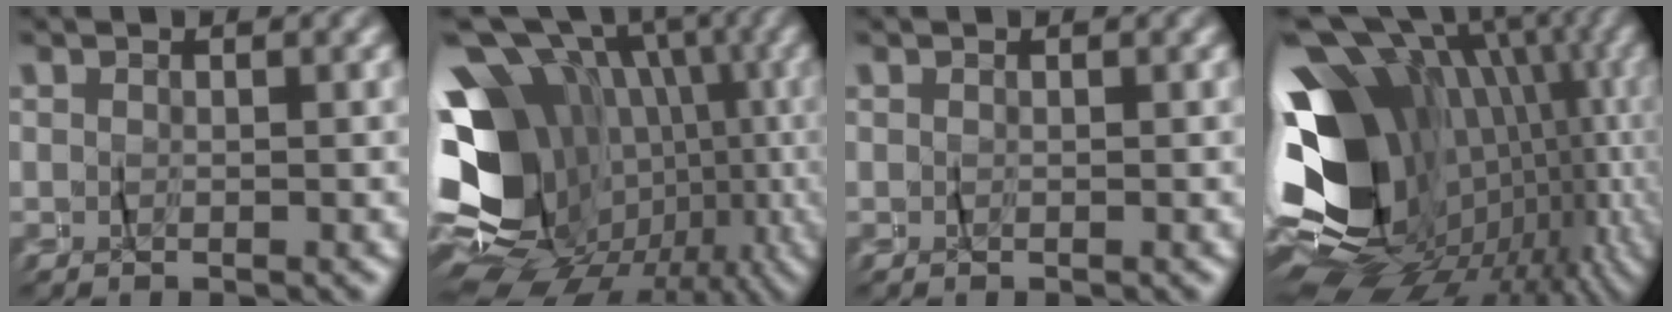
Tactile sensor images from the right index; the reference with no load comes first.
{"total": 18.7, "force": [-2.5, 13.0, 13.2], "torque": [-0.199, -0.022, -0.043]}
{"total": 0.0}
{"total": 27.2, "force": [-5.0, 16.5, 21.0], "torque": [-0.301, -0.031, -0.072]}